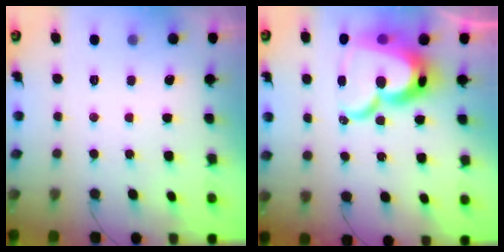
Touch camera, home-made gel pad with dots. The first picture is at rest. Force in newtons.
{"total": 23.0, "press": 23.0, "slide": 1.9}